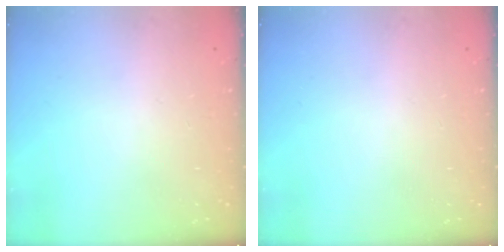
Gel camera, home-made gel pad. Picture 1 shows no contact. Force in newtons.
{"total": 0.0}